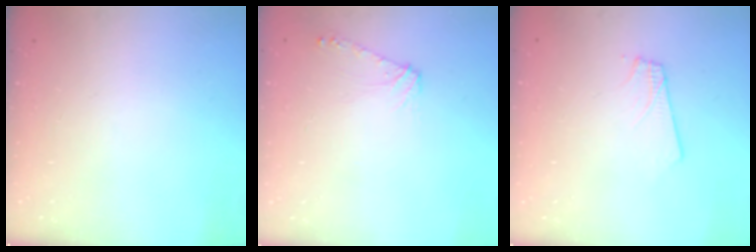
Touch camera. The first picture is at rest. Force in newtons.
{"total": 7.9, "press": 7.9, "slide": 0.9}
{"total": 2.0, "press": 2.0, "slide": 0.1}